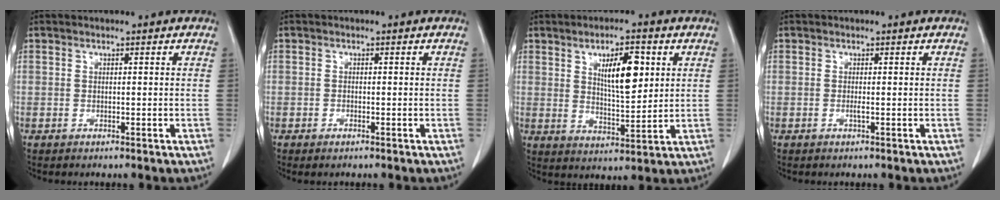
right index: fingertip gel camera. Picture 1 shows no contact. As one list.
[{"total": 1.0, "force": [-0.7, 0.2, 0.7], "torque": [-0.015, -0.002, -0.009]}, {"total": 8.8, "force": [3.0, 2.7, 7.8], "torque": [-0.130, 0.001, 0.056]}, {"total": 0.6, "force": [-0.1, -0.1, 0.5], "torque": [-0.012, -0.001, -0.004]}]